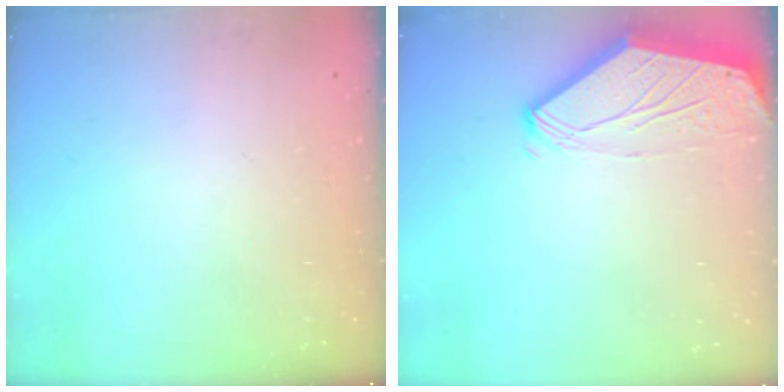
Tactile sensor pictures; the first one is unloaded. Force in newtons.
{"total": 0.0}